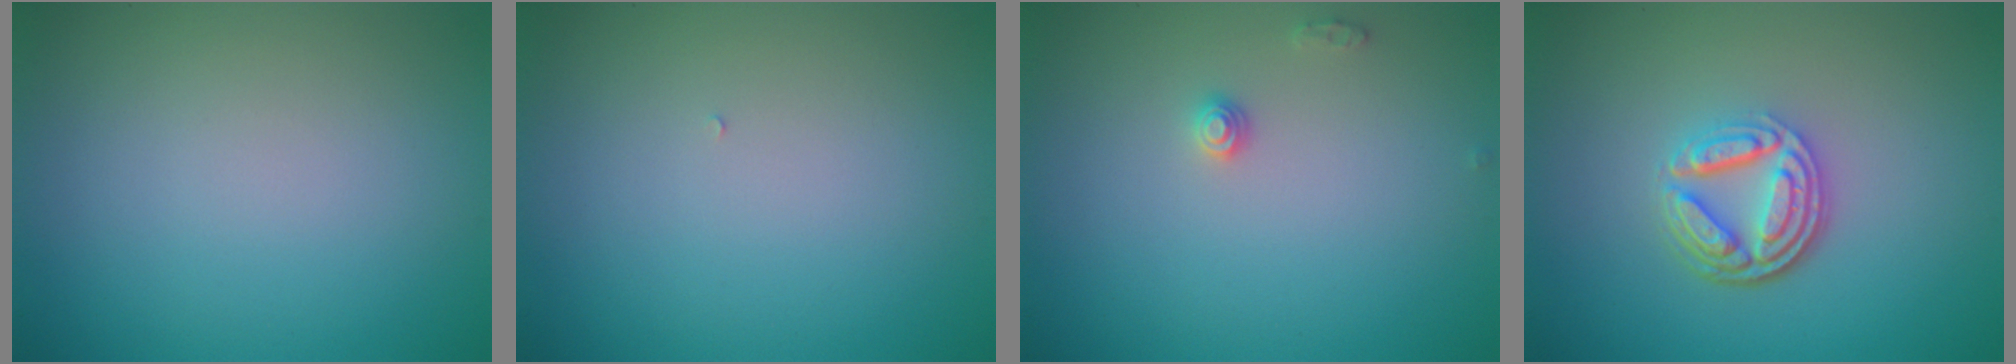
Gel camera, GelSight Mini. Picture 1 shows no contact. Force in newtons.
{"total": 0.0}
{"total": 1.0, "press": 1.0, "slide": 0.1}
{"total": 4.5, "press": 3.3, "slide": 3.0}